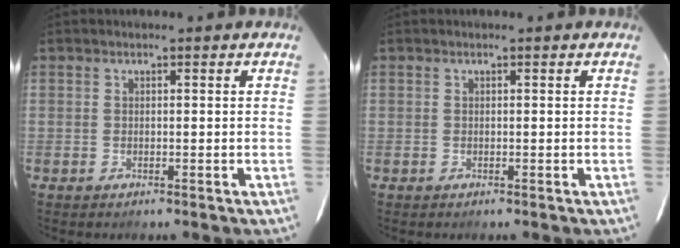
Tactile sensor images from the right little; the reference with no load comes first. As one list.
[{"total": 0.0}]